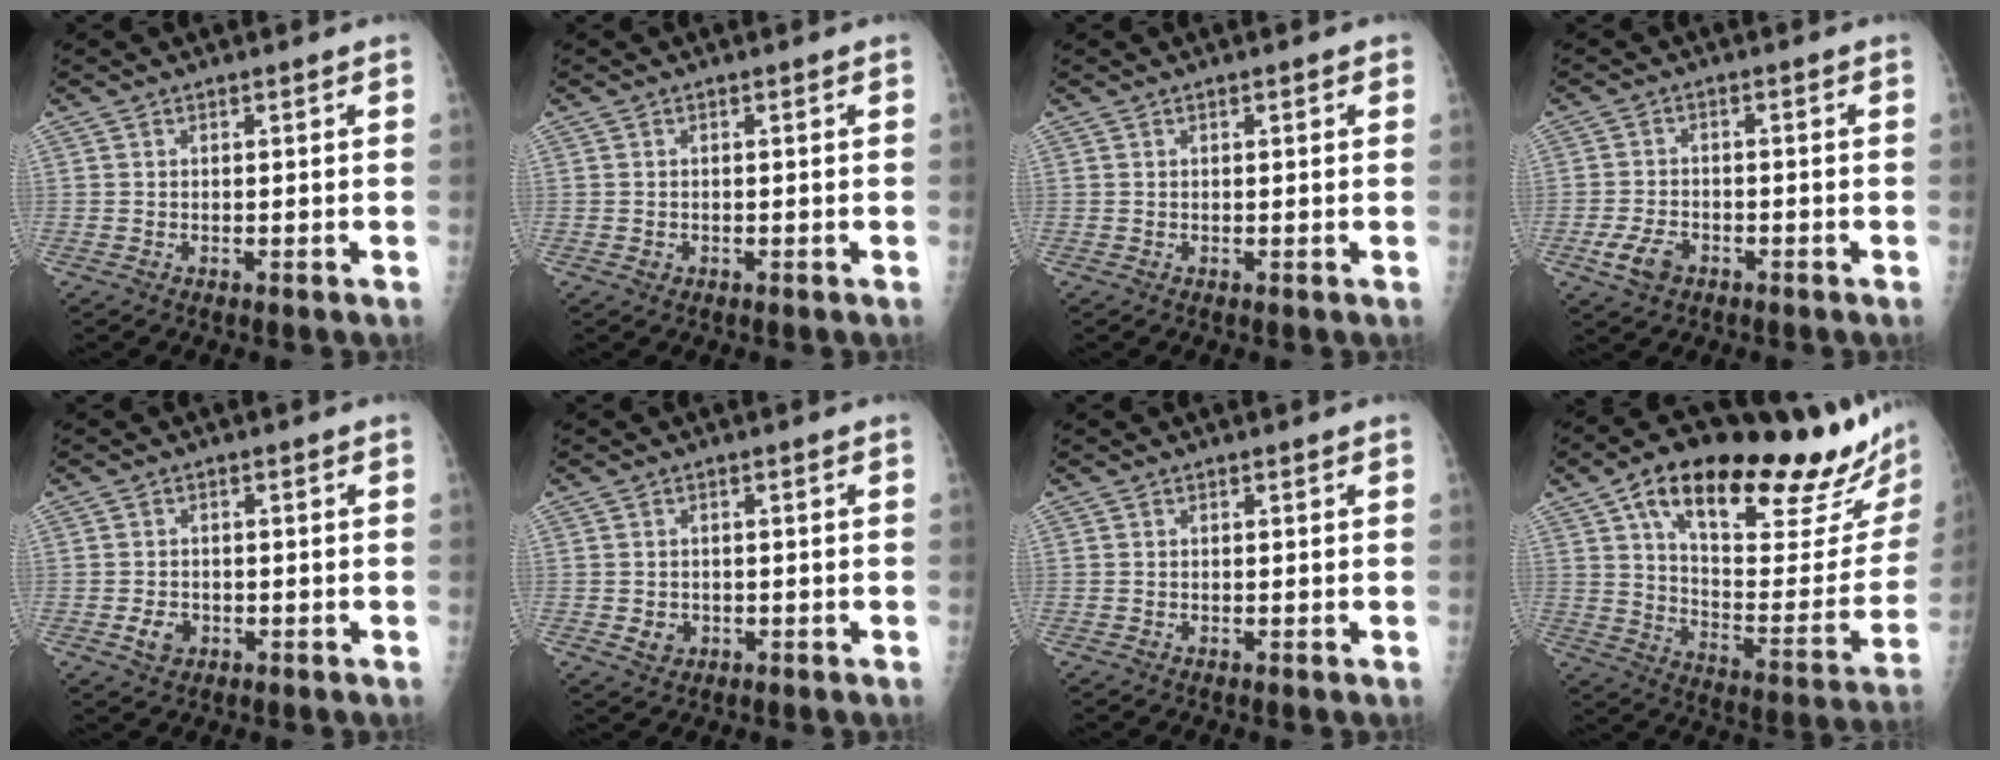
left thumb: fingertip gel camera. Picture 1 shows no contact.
{"total": 0.8, "force": [-0.3, 0.7, 0.0], "torque": [0.002, 0.001, -0.004]}
{"total": 1.1, "force": [0.5, 0.4, 0.9], "torque": [-0.011, 0.002, 0.005]}
{"total": 5.0, "force": [-2.6, 3.3, 2.7], "torque": [-0.051, 0.007, -0.045]}
{"total": 3.1, "force": [-1.1, 2.5, 1.5], "torque": [-0.019, 0.001, -0.015]}
{"total": 2.5, "force": [-0.6, 2.3, 0.9], "torque": [-0.004, 0.001, -0.002]}
{"total": 0.0}
{"total": 32.6, "force": [20.6, 9.9, 23.2], "torque": [-0.313, -0.047, 0.312]}